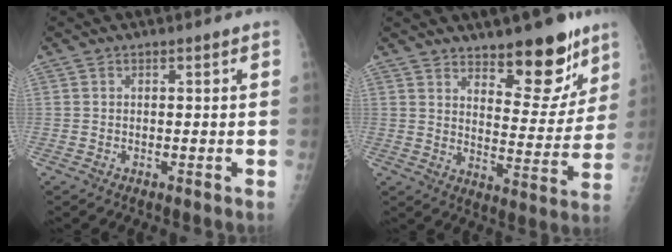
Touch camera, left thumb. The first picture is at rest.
{"total": 13.8, "force": [9.8, 5.2, 8.2], "torque": [-0.062, -0.075, 0.151]}